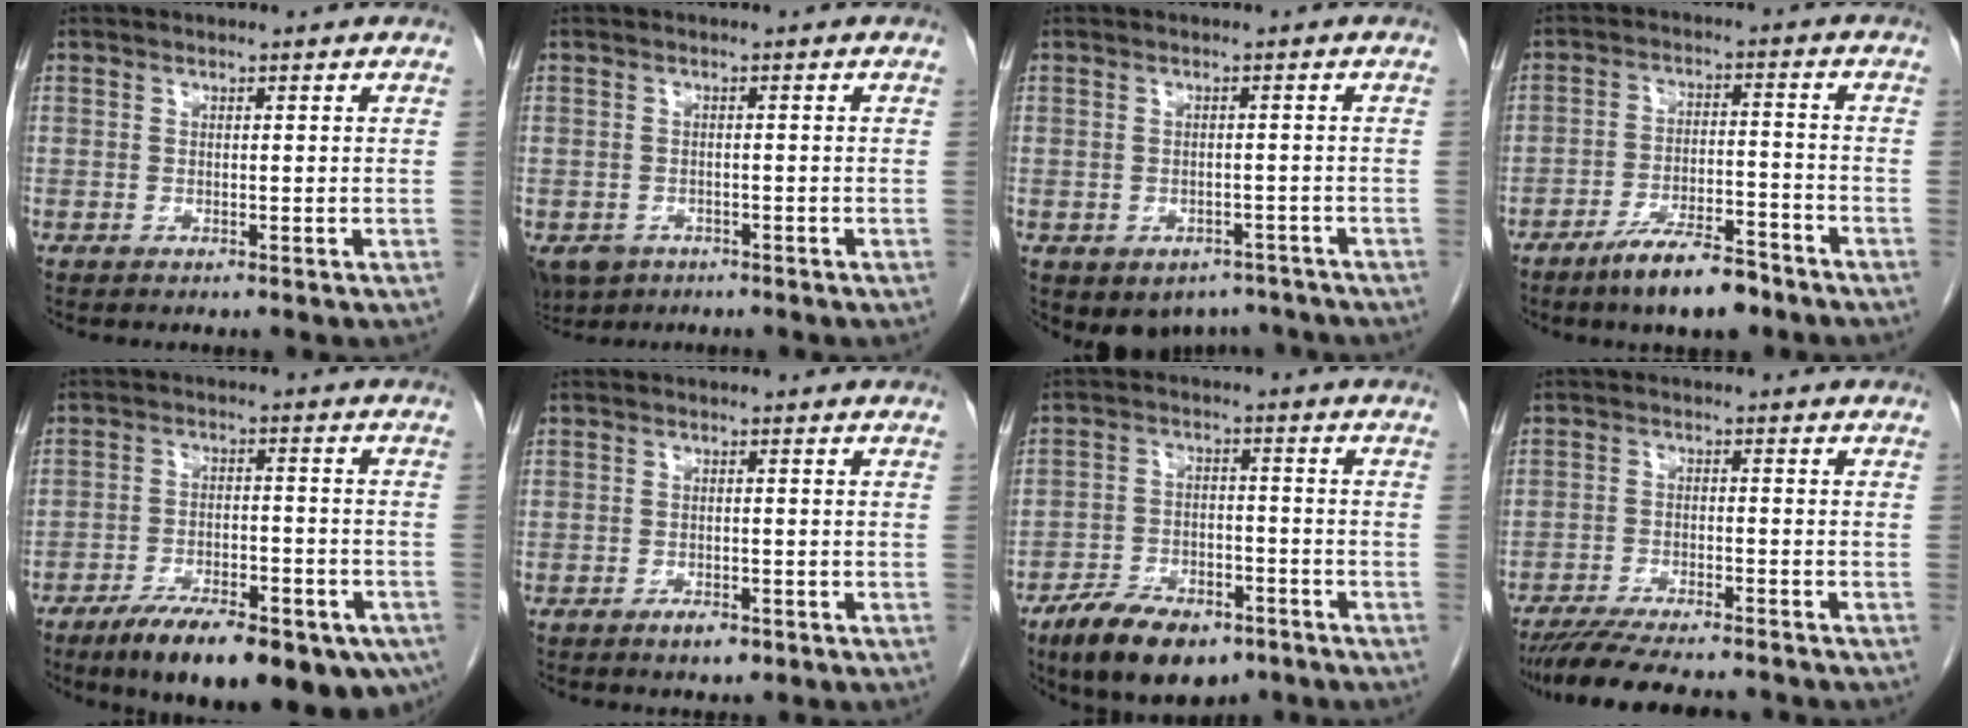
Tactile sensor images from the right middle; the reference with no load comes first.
{"total": 5.3, "force": [-3.3, 3.8, 1.5], "torque": [-0.029, 0.000, -0.050]}
{"total": 5.8, "force": [-4.4, 3.7, 1.1], "torque": [-0.004, 0.014, -0.053]}
{"total": 8.8, "force": [-6.7, 1.6, 5.4], "torque": [-0.095, -0.007, -0.115]}
{"total": 18.8, "force": [-12.5, 5.5, 13.0], "torque": [-0.141, -0.001, -0.181]}
{"total": 2.1, "force": [-1.4, 0.7, 1.4], "torque": [-0.024, 0.000, -0.016]}
{"total": 11.2, "force": [-8.0, 4.6, 6.4], "torque": [-0.109, -0.008, -0.133]}
{"total": 12.3, "force": [-10.9, 1.4, 5.4], "torque": [-0.083, -0.011, -0.162]}